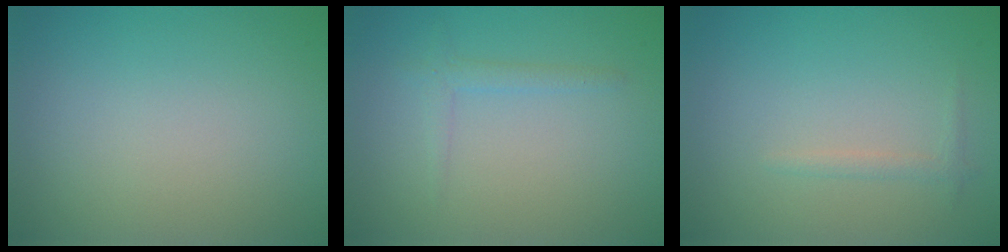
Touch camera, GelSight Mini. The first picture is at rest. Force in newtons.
{"total": 1.3, "press": 1.3, "slide": 0.1}
{"total": 0.9, "press": 0.9, "slide": 0.1}